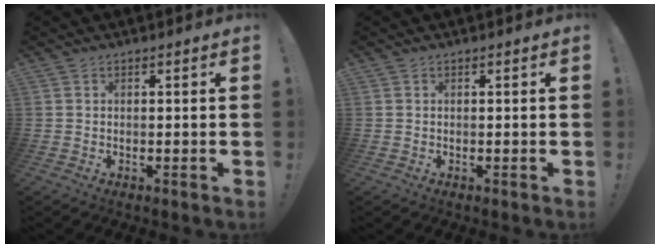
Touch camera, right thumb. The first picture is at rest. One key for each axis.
{"total": 0.0}